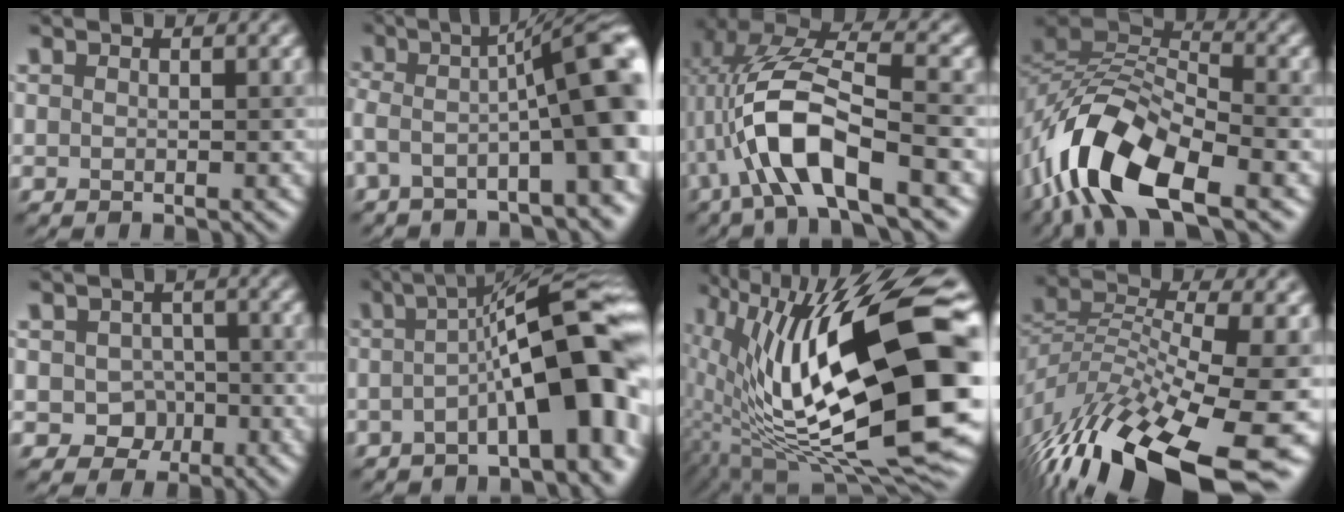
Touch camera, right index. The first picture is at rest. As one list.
[{"total": 12.2, "force": [-1.9, 3.1, 11.6], "torque": [-0.159, 0.023, -0.032]}, {"total": 8.8, "force": [-2.3, 3.0, 8.0], "torque": [-0.166, 0.010, -0.042]}, {"total": 12.1, "force": [-6.3, 5.0, 9.0], "torque": [-0.170, 0.005, -0.127]}, {"total": 3.5, "force": [-0.9, 2.9, 1.6], "torque": [-0.006, -0.003, -0.016]}, {"total": 12.6, "force": [-2.4, 3.1, 12.0], "torque": [-0.161, 0.024, -0.042]}, {"total": 18.1, "force": [2.3, 6.6, 16.8], "torque": [-0.285, 0.004, 0.044]}, {"total": 15.3, "force": [-8.1, 5.6, 11.6], "torque": [-0.237, 0.003, -0.141]}]